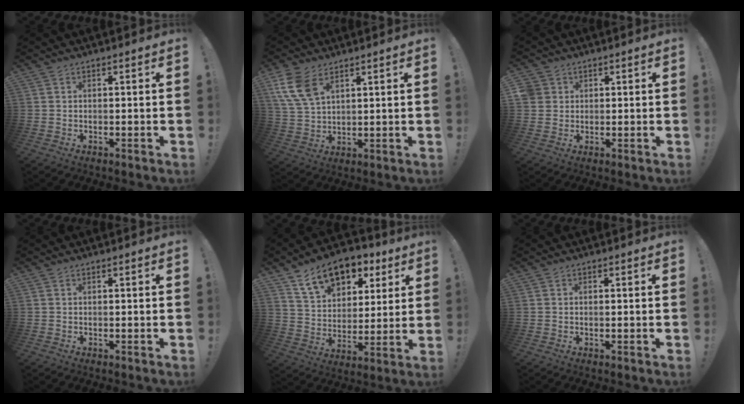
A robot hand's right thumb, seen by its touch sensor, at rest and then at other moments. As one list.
[{"total": 9.7, "force": [5.4, 5.5, 5.9], "torque": [-0.125, -0.016, 0.105]}, {"total": 3.9, "force": [1.6, 3.4, 0.8], "torque": [-0.016, -0.001, 0.032]}, {"total": 0.0}, {"total": 15.4, "force": [9.7, 9.4, 7.4], "torque": [-0.116, -0.052, 0.178]}, {"total": 0.0}]